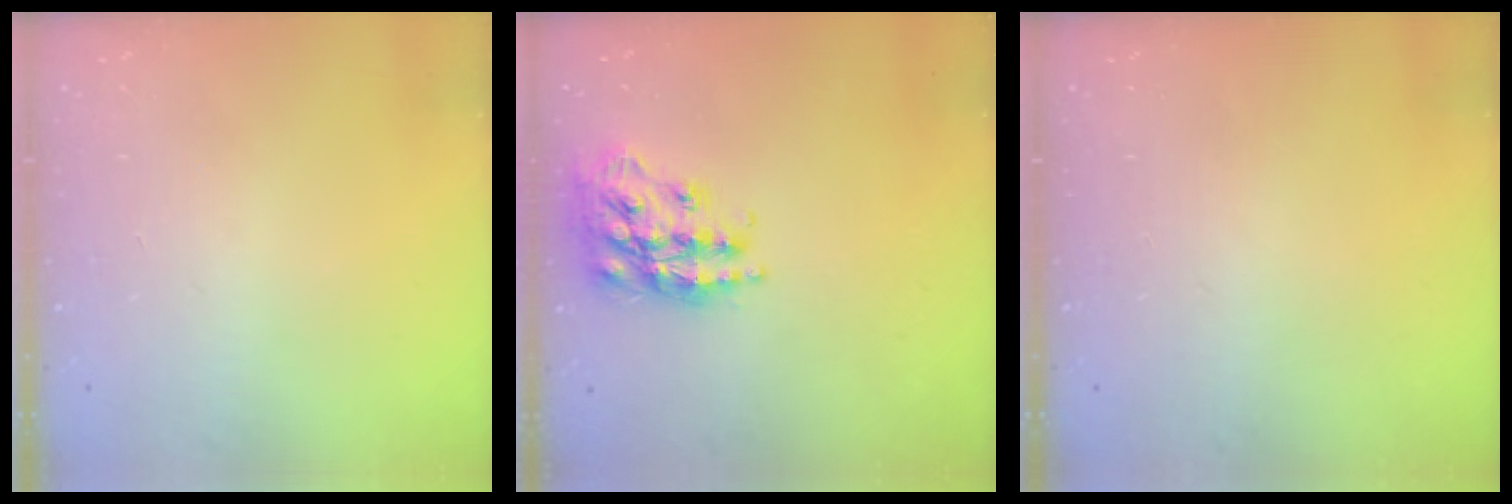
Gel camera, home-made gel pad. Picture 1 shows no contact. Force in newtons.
{"total": 18.4, "press": 18.4, "slide": 1.2}
{"total": 0.0}